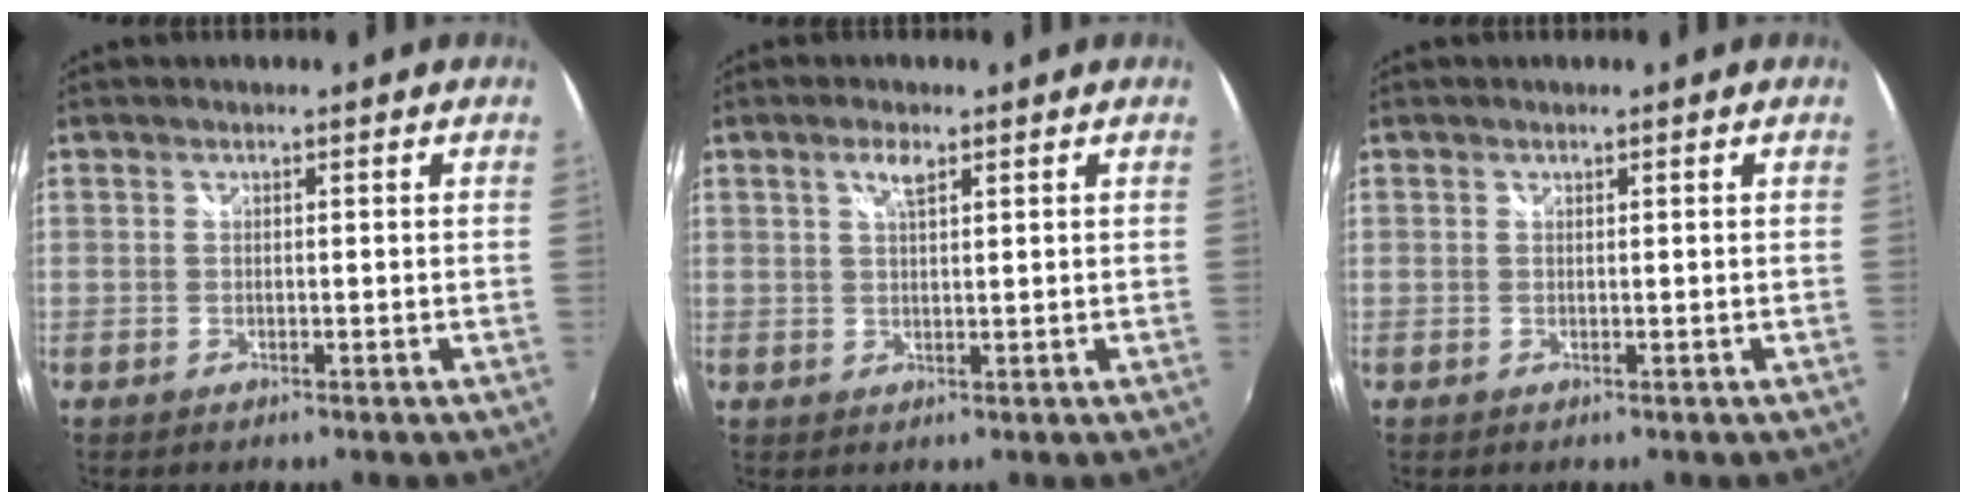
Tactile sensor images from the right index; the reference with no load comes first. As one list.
[{"total": 2.6, "force": [1.5, 0.8, 2.0], "torque": [-0.036, 0.004, 0.025]}, {"total": 0.0}]